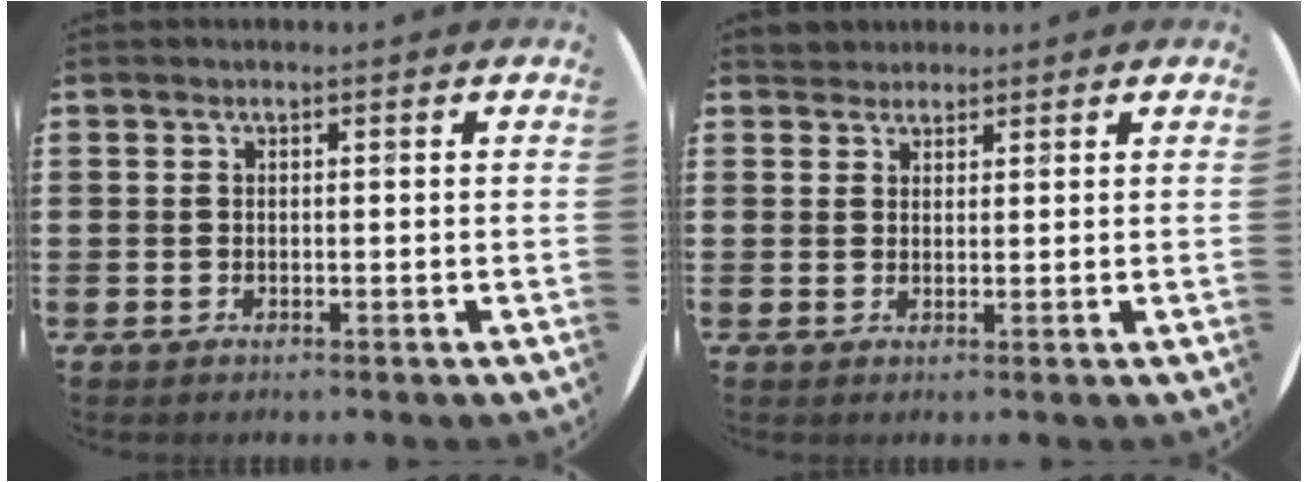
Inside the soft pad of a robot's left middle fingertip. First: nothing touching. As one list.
[{"total": 1.9, "force": [1.7, 0.7, -0.2], "torque": [0.000, 0.004, 0.035]}]